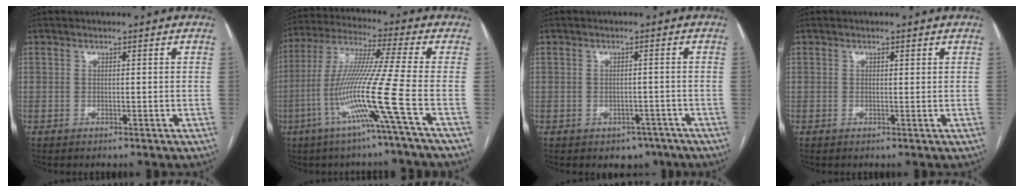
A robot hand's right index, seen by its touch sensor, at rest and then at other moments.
{"total": 14.2, "force": [-5.3, -2.8, 12.9], "torque": [-0.261, -0.015, -0.109]}
{"total": 3.5, "force": [-2.2, 2.5, 1.1], "torque": [-0.004, 0.010, -0.020]}
{"total": 0.6, "force": [0.3, 0.2, 0.5], "torque": [-0.011, 0.000, 0.004]}